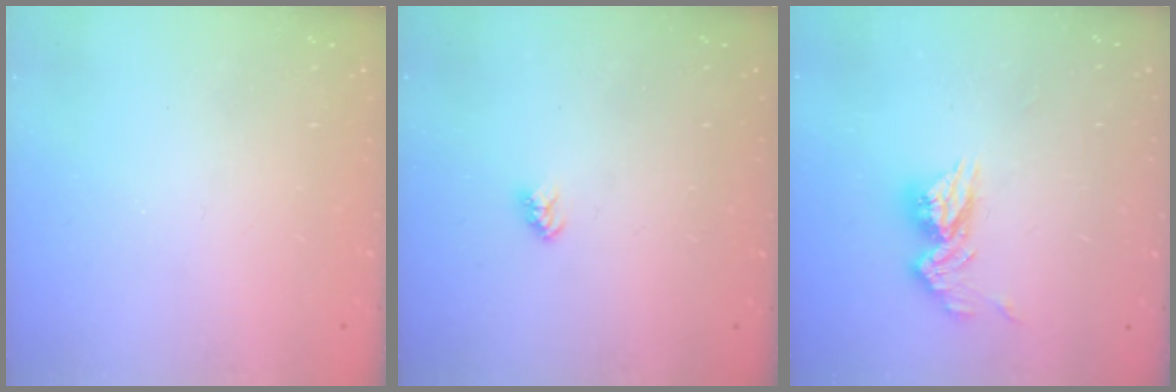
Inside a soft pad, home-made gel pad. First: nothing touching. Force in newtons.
{"total": 3.2, "press": 3.1, "slide": 0.3}
{"total": 11.5, "press": 11.4, "slide": 1.1}